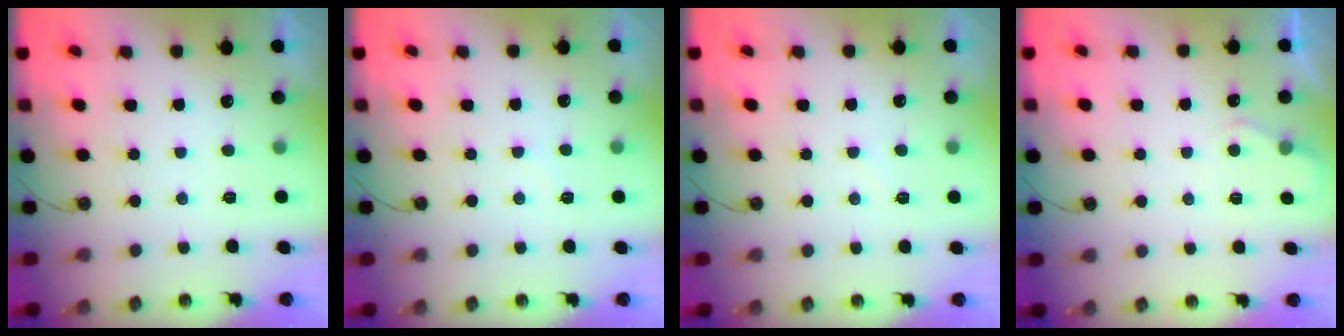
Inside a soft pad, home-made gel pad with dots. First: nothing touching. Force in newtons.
{"total": 5.3, "press": 5.2, "slide": 0.8}
{"total": 3.9, "press": 3.8, "slide": 0.5}
{"total": 3.5, "press": 3.5, "slide": 0.5}